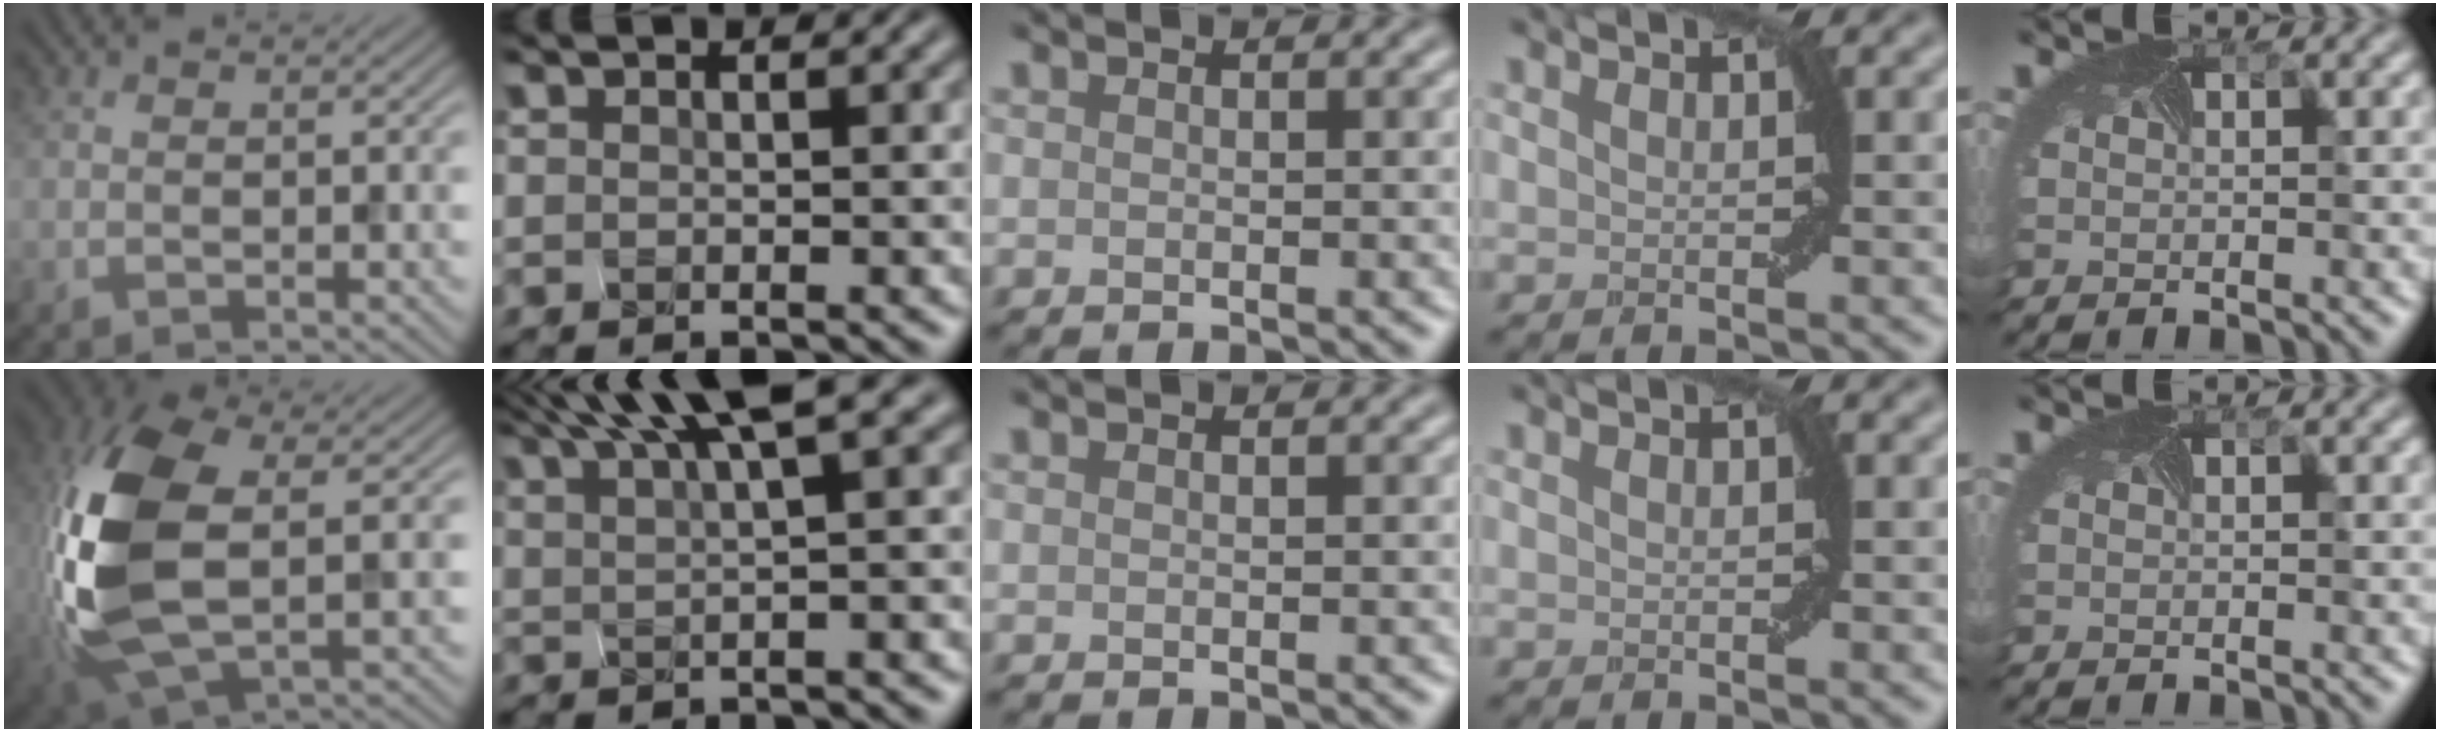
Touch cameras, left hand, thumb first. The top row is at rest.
{"thumb": {"total": 16.1, "force": [0.2, 8.2, 13.9], "torque": [-0.343, -0.012, 0.008]}, "index": {"total": 7.4, "force": [4.9, 1.3, 5.4], "torque": [-0.060, 0.030, 0.072]}}